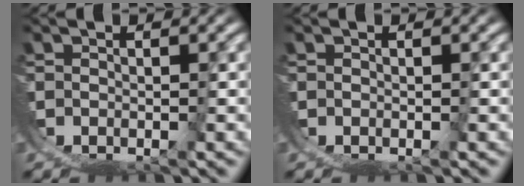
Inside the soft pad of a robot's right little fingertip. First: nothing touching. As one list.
[{"total": 0.0}]